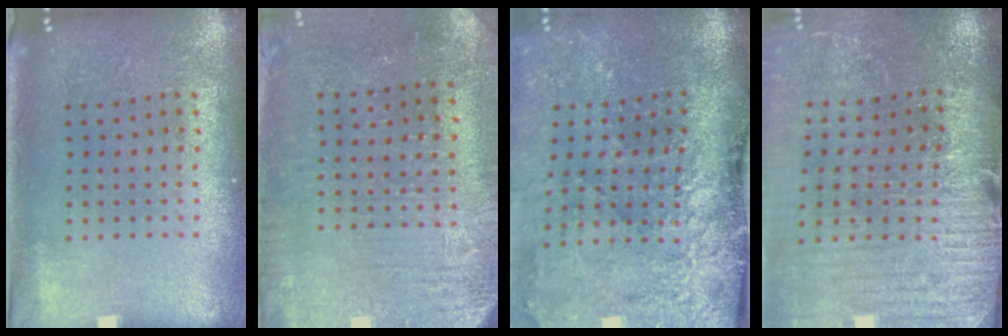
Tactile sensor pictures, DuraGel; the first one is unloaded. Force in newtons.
{"total": 3.1, "press": 2.7, "slide": 1.4}
{"total": 4.9, "press": 3.8, "slide": 3.0}
{"total": 3.9, "press": 3.4, "slide": 1.9}